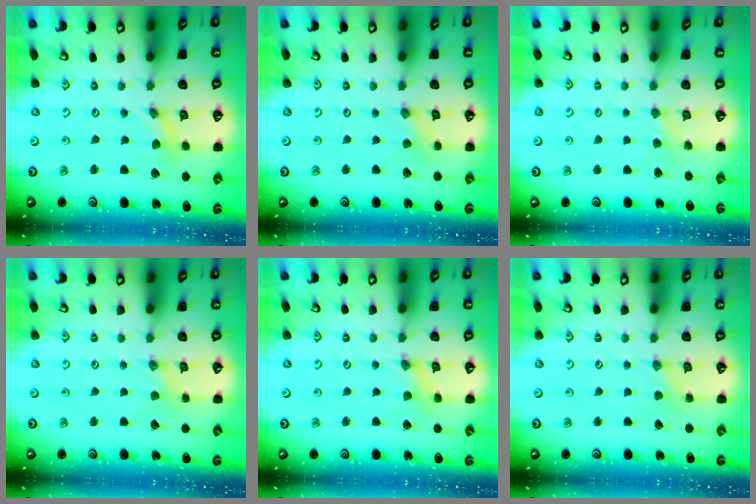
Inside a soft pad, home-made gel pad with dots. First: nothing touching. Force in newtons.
{"total": 0.0}
{"total": 2.4, "press": 2.3, "slide": 0.3}
{"total": 0.0}
{"total": 0.0}
{"total": 0.9, "press": 0.8, "slide": 0.2}